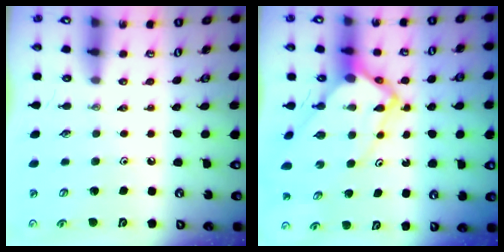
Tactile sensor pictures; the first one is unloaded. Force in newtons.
{"total": 9.6, "press": 9.5, "slide": 0.9}